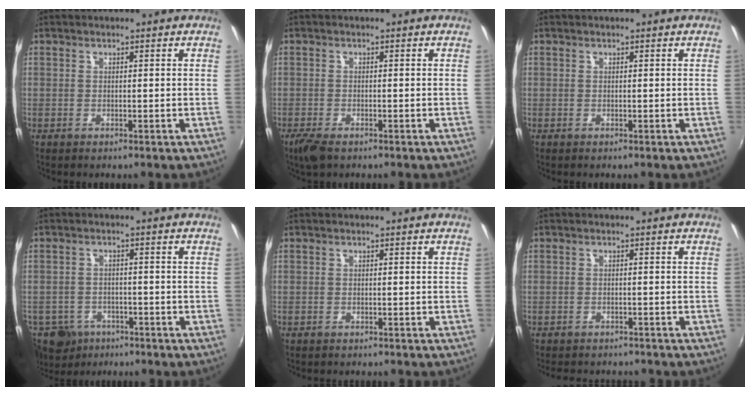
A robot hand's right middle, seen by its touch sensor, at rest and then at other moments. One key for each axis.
{"total": 3.8, "fx": -2.6, "fy": 1.4, "fz": 2.4, "tx": -0.059, "ty": -0.014, "tz": -0.049}
{"total": 0.0}
{"total": 10.7, "fx": -6.7, "fy": 7.4, "fz": 3.8, "tx": -0.115, "ty": -0.013, "tz": -0.103}
{"total": 1.0, "fx": -0.9, "fy": 0.4, "fz": 0.0, "tx": -0.005, "ty": -0.001, "tz": -0.015}
{"total": 5.5, "fx": -4.8, "fy": 2.1, "fz": 1.5, "tx": -0.040, "ty": -0.011, "tz": -0.070}